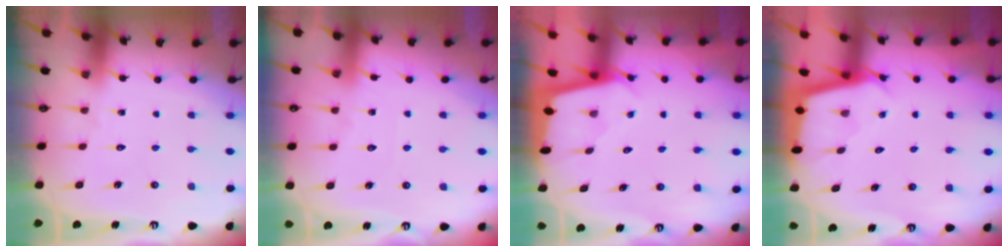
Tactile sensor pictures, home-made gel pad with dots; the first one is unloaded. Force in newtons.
{"total": 2.4, "press": 2.4, "slide": 0.4}
{"total": 1.9, "press": 1.9, "slide": 0.1}
{"total": 2.2, "press": 2.2, "slide": 0.2}